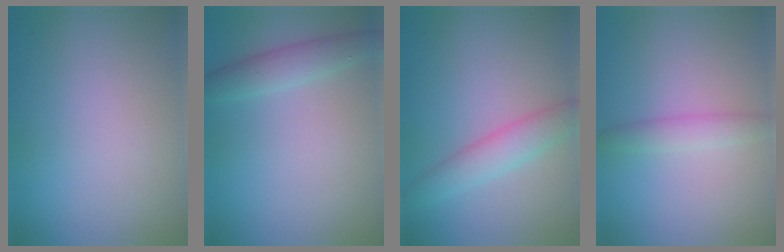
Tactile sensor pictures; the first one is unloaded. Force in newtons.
{"total": 1.9, "press": 1.9, "slide": 0.1}
{"total": 3.3, "press": 3.3, "slide": 0.1}
{"total": 1.8, "press": 1.8, "slide": 0.1}